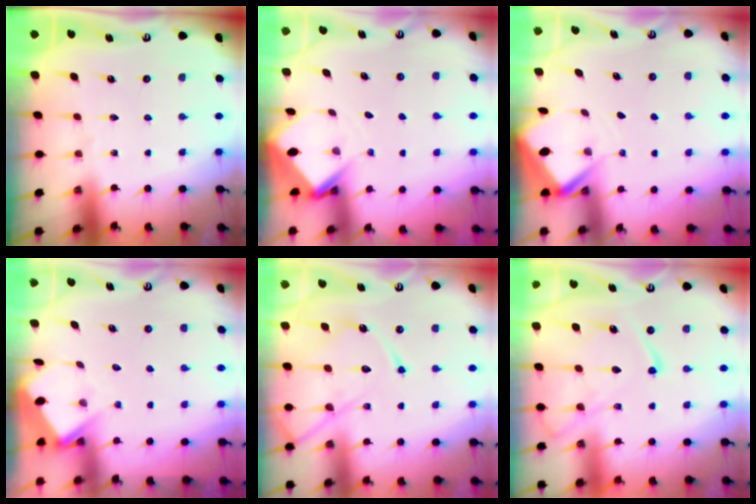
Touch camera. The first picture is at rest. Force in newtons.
{"total": 3.0, "press": 3.0, "slide": 0.2}
{"total": 5.1, "press": 5.1, "slide": 0.0}
{"total": 3.9, "press": 3.9, "slide": 0.4}
{"total": 15.4, "press": 15.3, "slide": 1.3}
{"total": 12.5, "press": 12.5, "slide": 1.5}